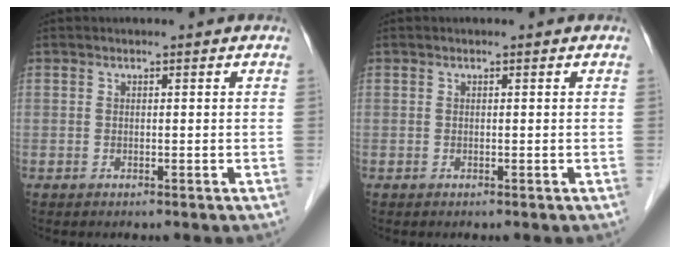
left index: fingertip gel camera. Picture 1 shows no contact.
{"total": 0.0}